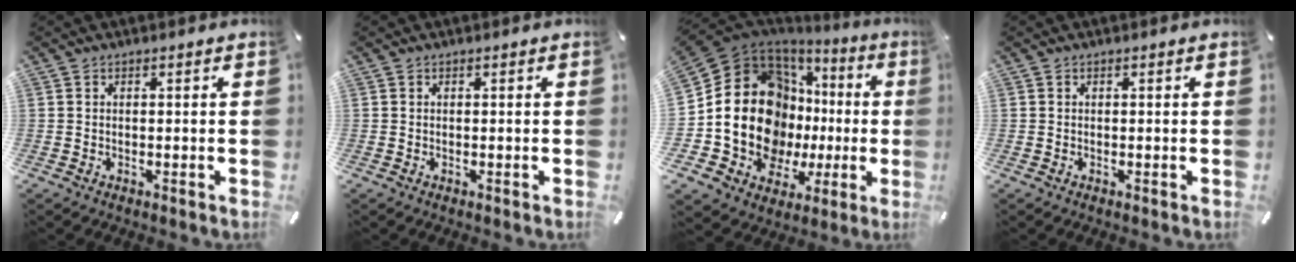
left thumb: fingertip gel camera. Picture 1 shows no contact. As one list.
[{"total": 0.0}, {"total": 18.5, "force": [0.2, 14.8, 11.1], "torque": [-0.214, -0.029, 0.010]}, {"total": 0.0}]